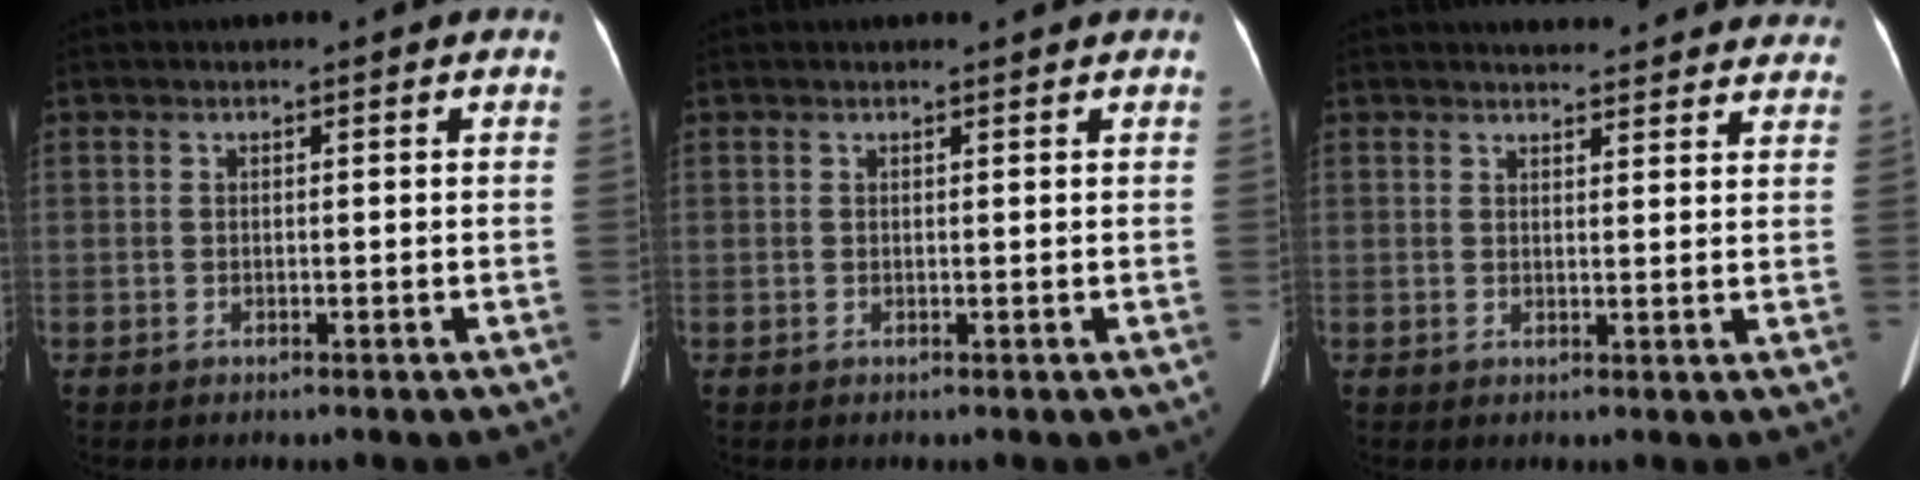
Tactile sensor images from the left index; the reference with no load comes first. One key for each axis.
{"total": 0.8, "fx": 0.8, "fy": 0.0, "fz": 0.1, "tx": -0.010, "ty": 0.001, "tz": 0.008}
{"total": 14.7, "fx": 14.0, "fy": 3.3, "fz": 3.3, "tx": -0.017, "ty": -0.006, "tz": 0.146}